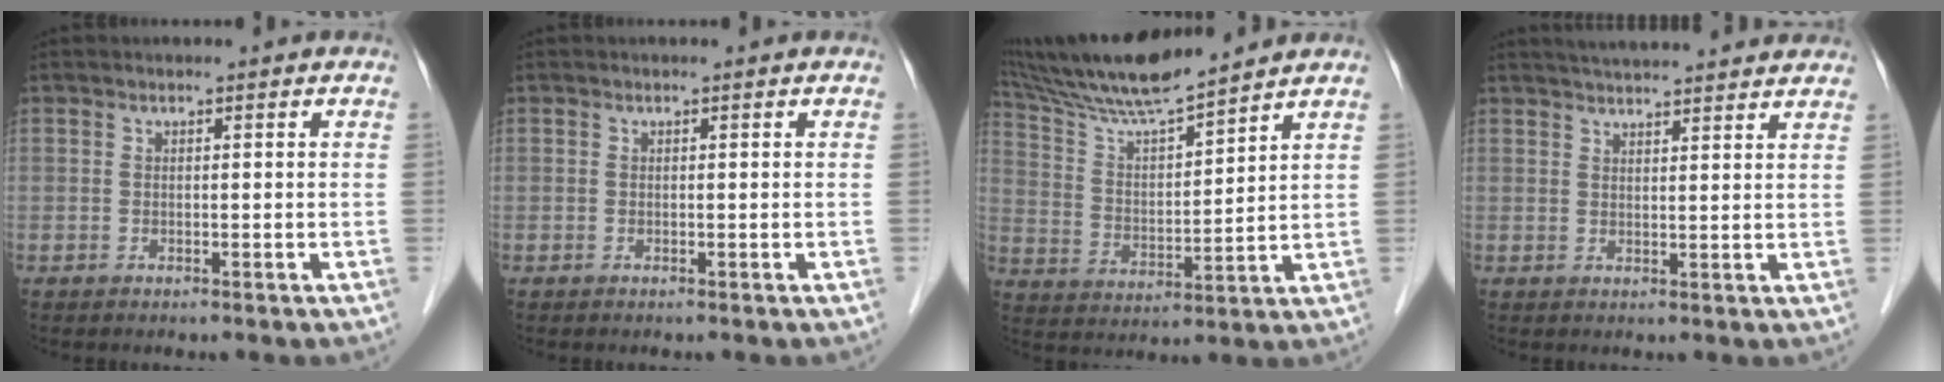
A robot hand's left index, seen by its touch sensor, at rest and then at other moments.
{"total": 0.0}
{"total": 12.6, "force": [11.3, -0.1, 5.6], "torque": [-0.111, 0.013, 0.212]}
{"total": 12.4, "force": [11.4, 1.0, 4.9], "torque": [-0.072, 0.026, 0.145]}